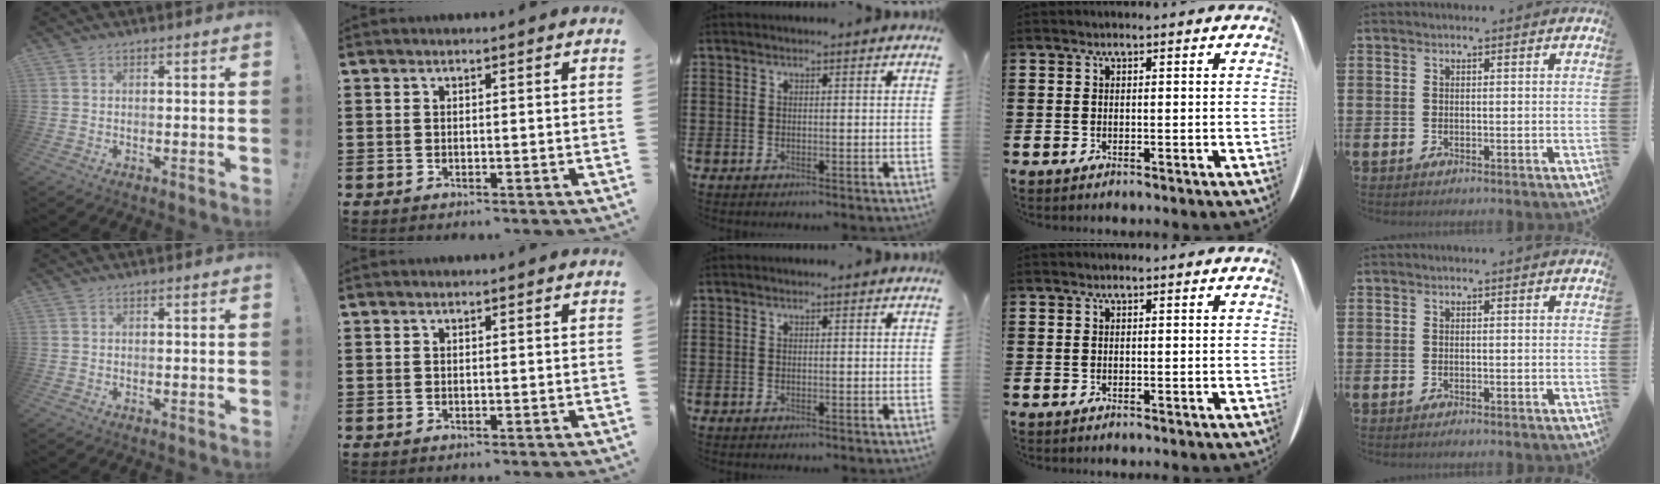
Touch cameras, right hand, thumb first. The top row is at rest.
{}